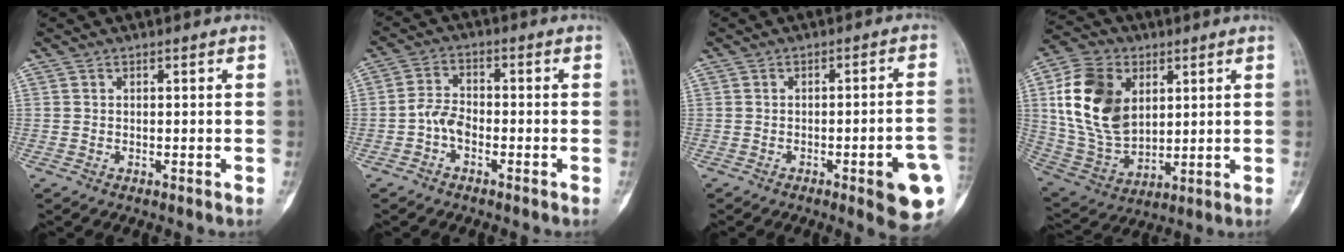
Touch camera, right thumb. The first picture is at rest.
{"total": 4.3, "force": [-1.8, 2.7, 2.9], "torque": [-0.052, 0.020, -0.040]}
{"total": 11.0, "force": [-3.7, 2.1, 10.2], "torque": [-0.117, 0.011, -0.041]}
{"total": 18.2, "force": [4.7, 12.5, 12.3], "torque": [-0.216, -0.011, 0.098]}